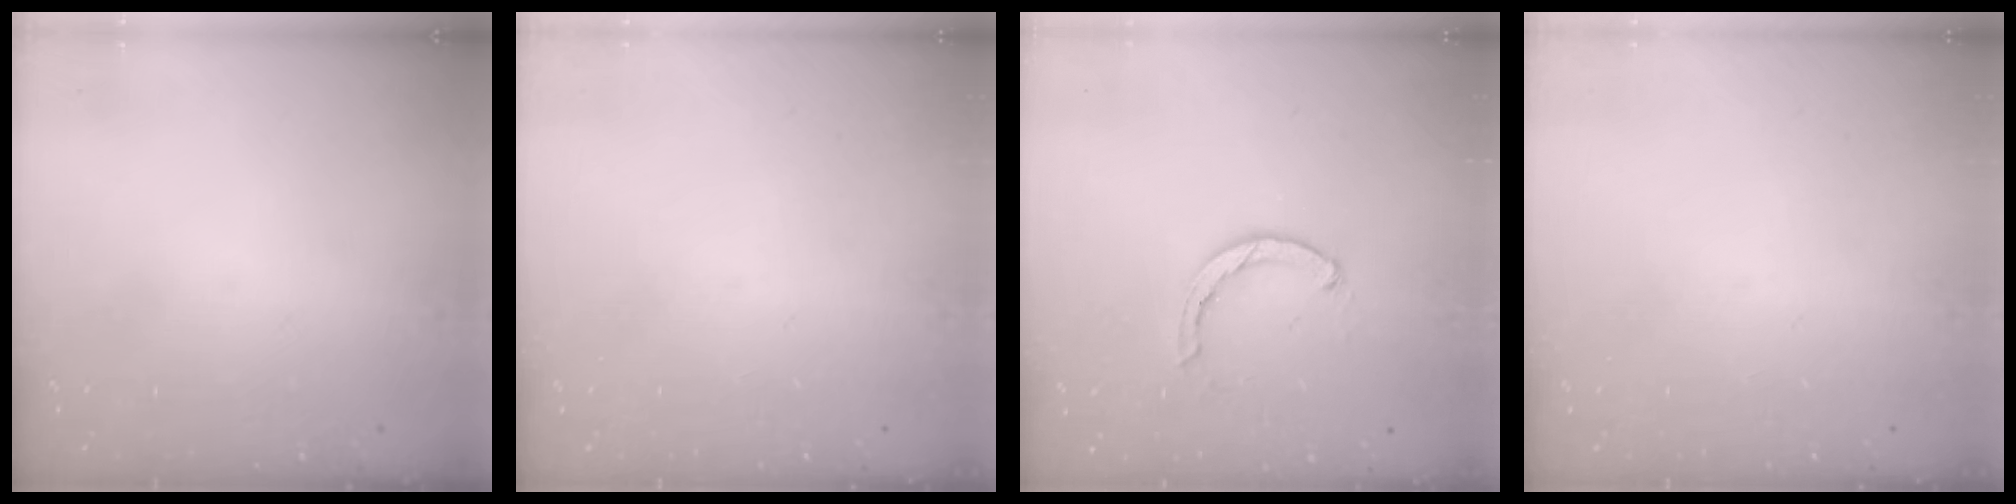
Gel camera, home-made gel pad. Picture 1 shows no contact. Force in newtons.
{"total": 0.0}
{"total": 2.3, "press": 2.3, "slide": 0.3}
{"total": 0.0}